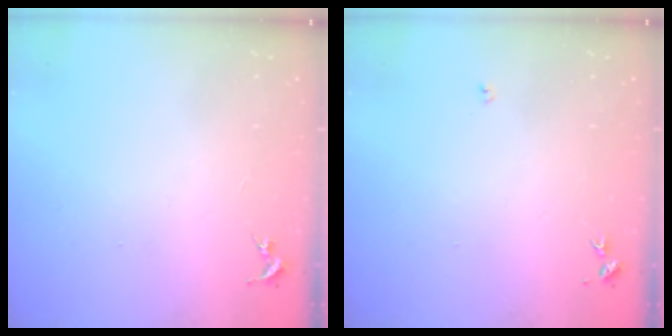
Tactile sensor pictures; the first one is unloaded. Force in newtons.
{"total": 3.0, "press": 3.0, "slide": 0.4}